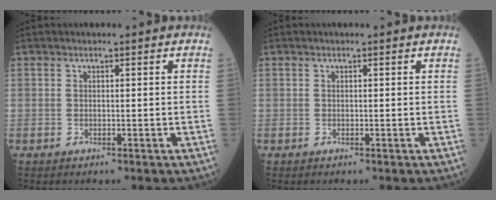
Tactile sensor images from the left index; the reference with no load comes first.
{"total": 0.0}